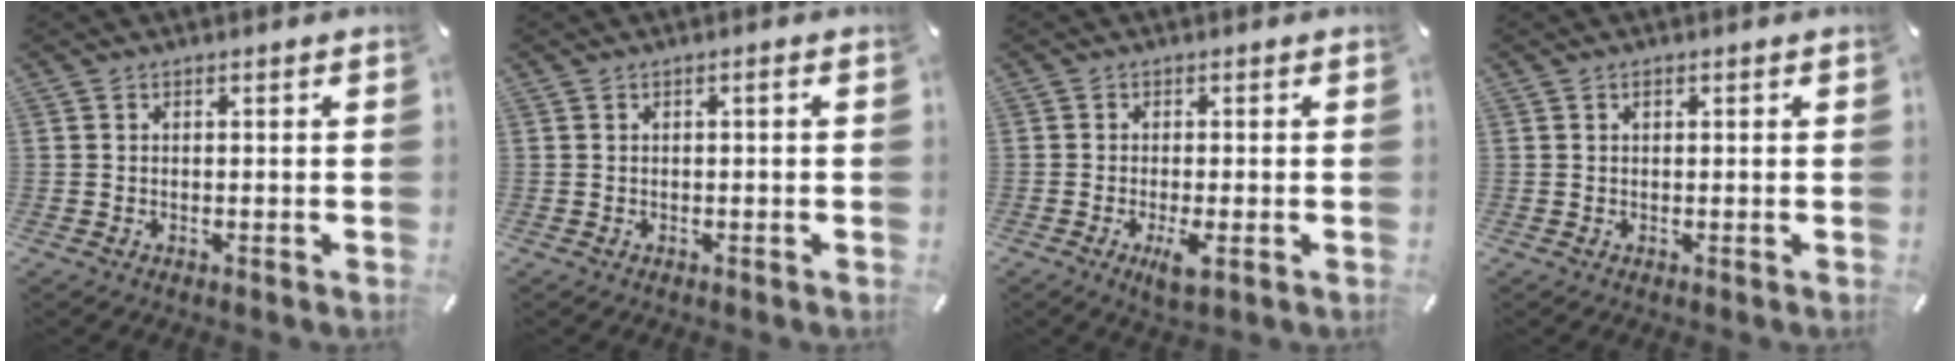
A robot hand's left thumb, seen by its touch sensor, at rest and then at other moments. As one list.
[{"total": 0.7, "force": [-0.2, 0.1, 0.7], "torque": [-0.012, 0.001, -0.003]}, {"total": 4.7, "force": [-1.4, 1.3, 4.3], "torque": [-0.079, -0.008, -0.022]}, {"total": 0.7, "force": [0.3, 0.4, 0.5], "torque": [-0.010, 0.004, 0.006]}]